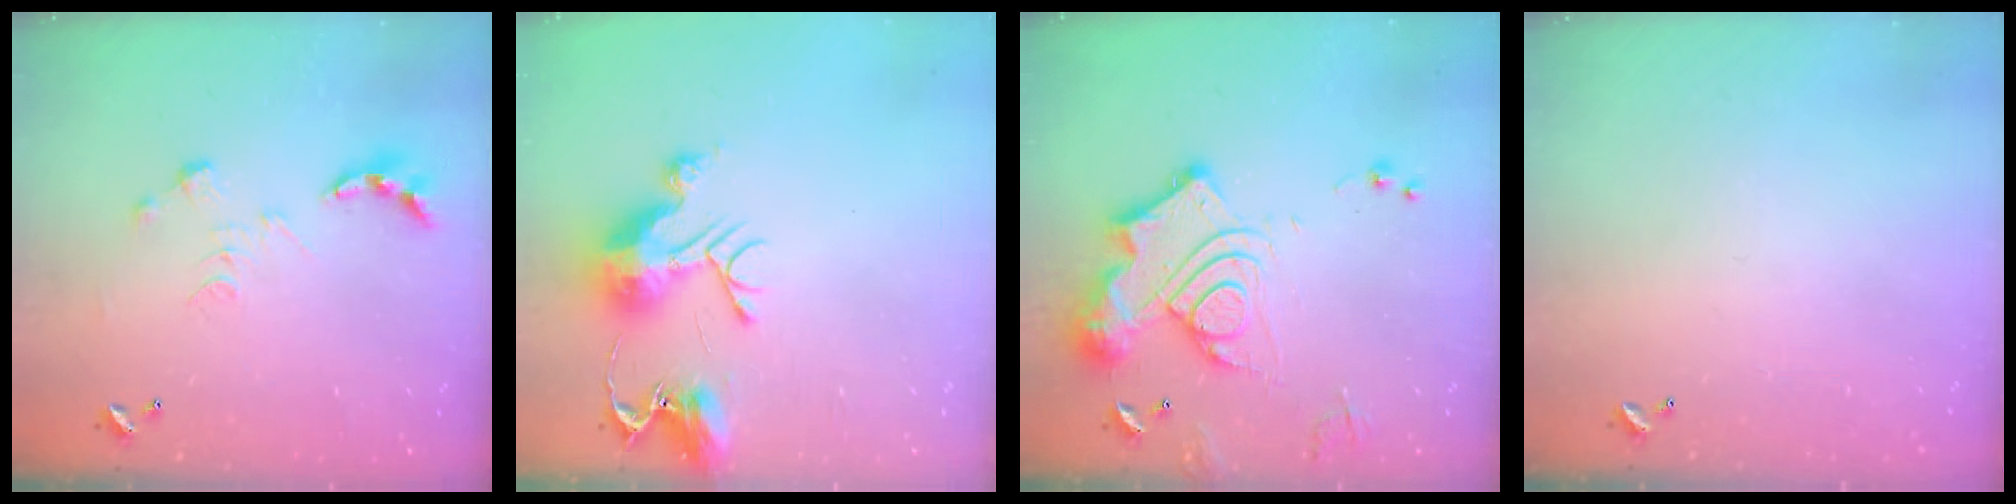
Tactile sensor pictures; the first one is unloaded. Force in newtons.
{"total": 11.3, "press": 11.3, "slide": 1.0}
{"total": 17.0, "press": 16.9, "slide": 1.8}
{"total": 0.0}